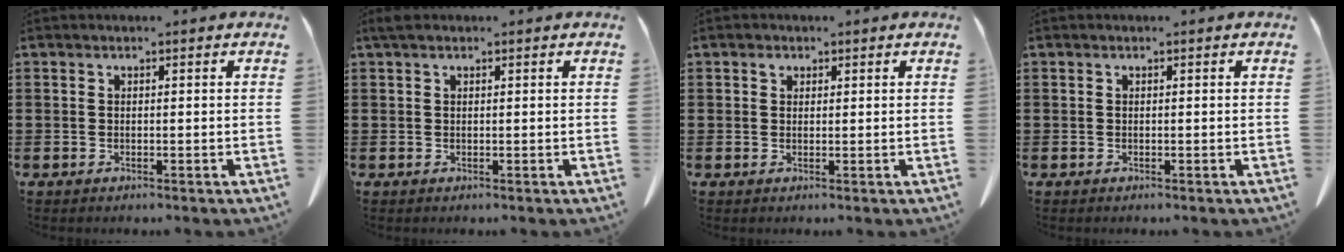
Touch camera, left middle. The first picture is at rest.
{"total": 1.1, "force": [0.5, 0.4, 0.9], "torque": [-0.020, 0.001, 0.009]}
{"total": 0.8, "force": [0.5, 0.6, 0.3], "torque": [-0.008, 0.001, 0.011]}
{"total": 0.0}